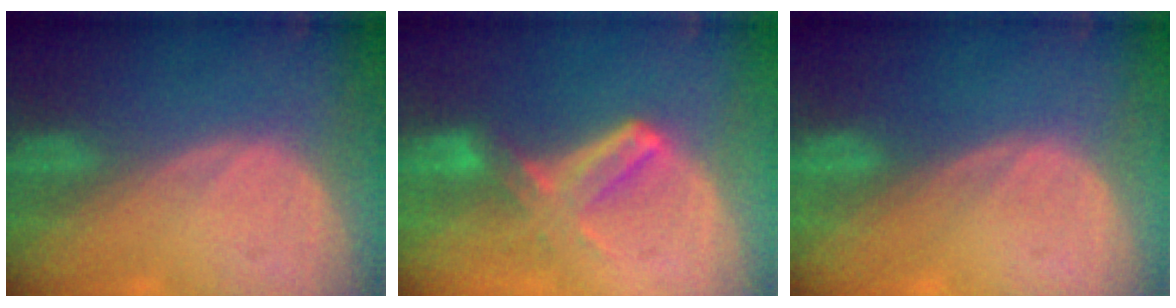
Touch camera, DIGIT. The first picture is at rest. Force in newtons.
{"total": 5.7, "press": 5.5, "slide": 1.4}
{"total": 0.0}